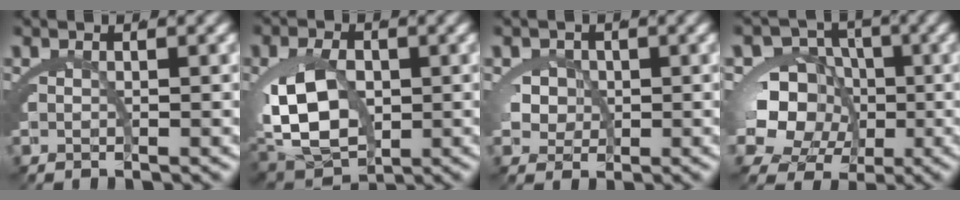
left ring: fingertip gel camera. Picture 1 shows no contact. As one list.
[{"total": 9.6, "force": [-0.4, 7.0, 6.5], "torque": [-0.151, -0.032, 0.009]}, {"total": 3.7, "force": [0.3, 3.3, 1.7], "torque": [-0.052, -0.021, 0.016]}, {"total": 11.0, "force": [-1.0, 9.4, 5.5], "torque": [-0.107, -0.045, -0.013]}]